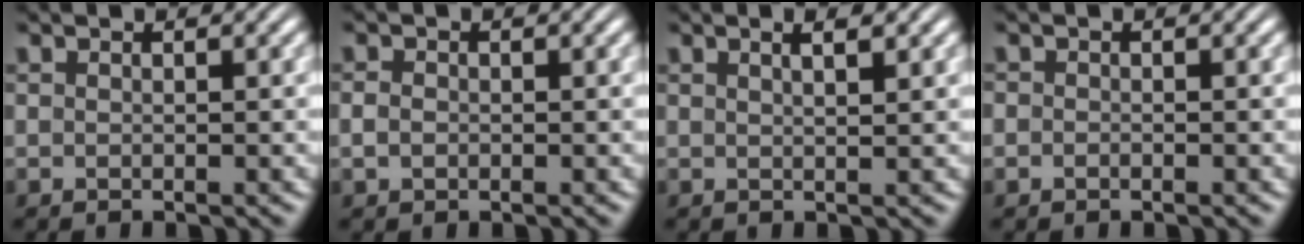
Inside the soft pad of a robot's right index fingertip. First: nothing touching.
{"total": 1.2, "force": [-0.3, 1.0, 0.6], "torque": [-0.019, -0.006, -0.003]}
{"total": 1.6, "force": [0.8, 0.0, 1.3], "torque": [-0.018, 0.000, 0.015]}
{"total": 0.9, "force": [-0.4, 0.8, 0.1], "torque": [-0.005, -0.005, -0.008]}